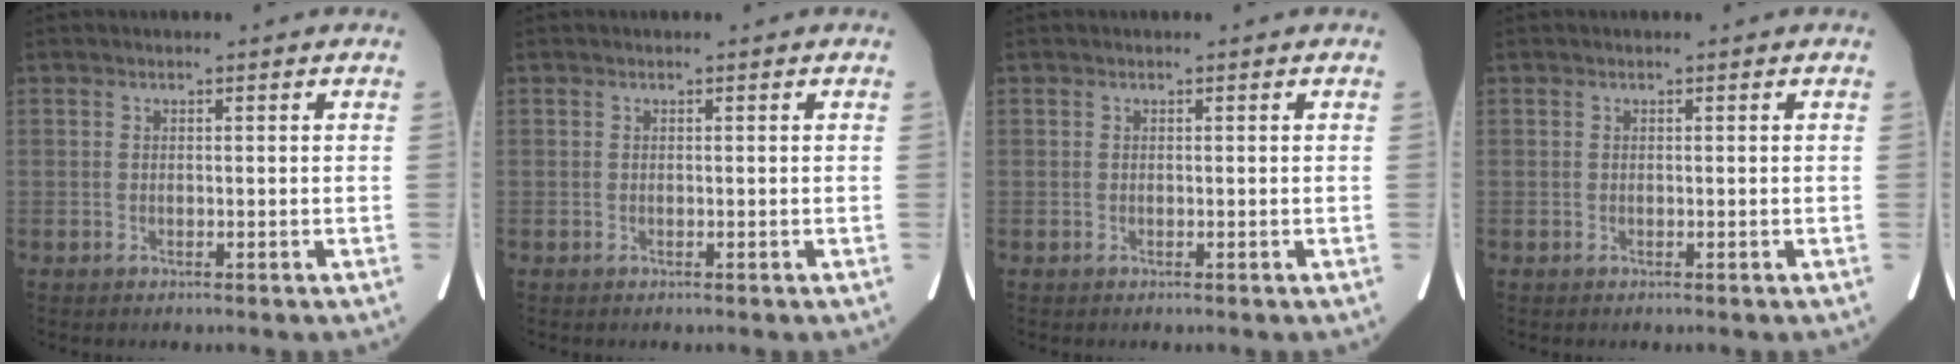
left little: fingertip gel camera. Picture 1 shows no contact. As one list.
[{"total": 0.0}, {"total": 0.0}, {"total": 0.0}]